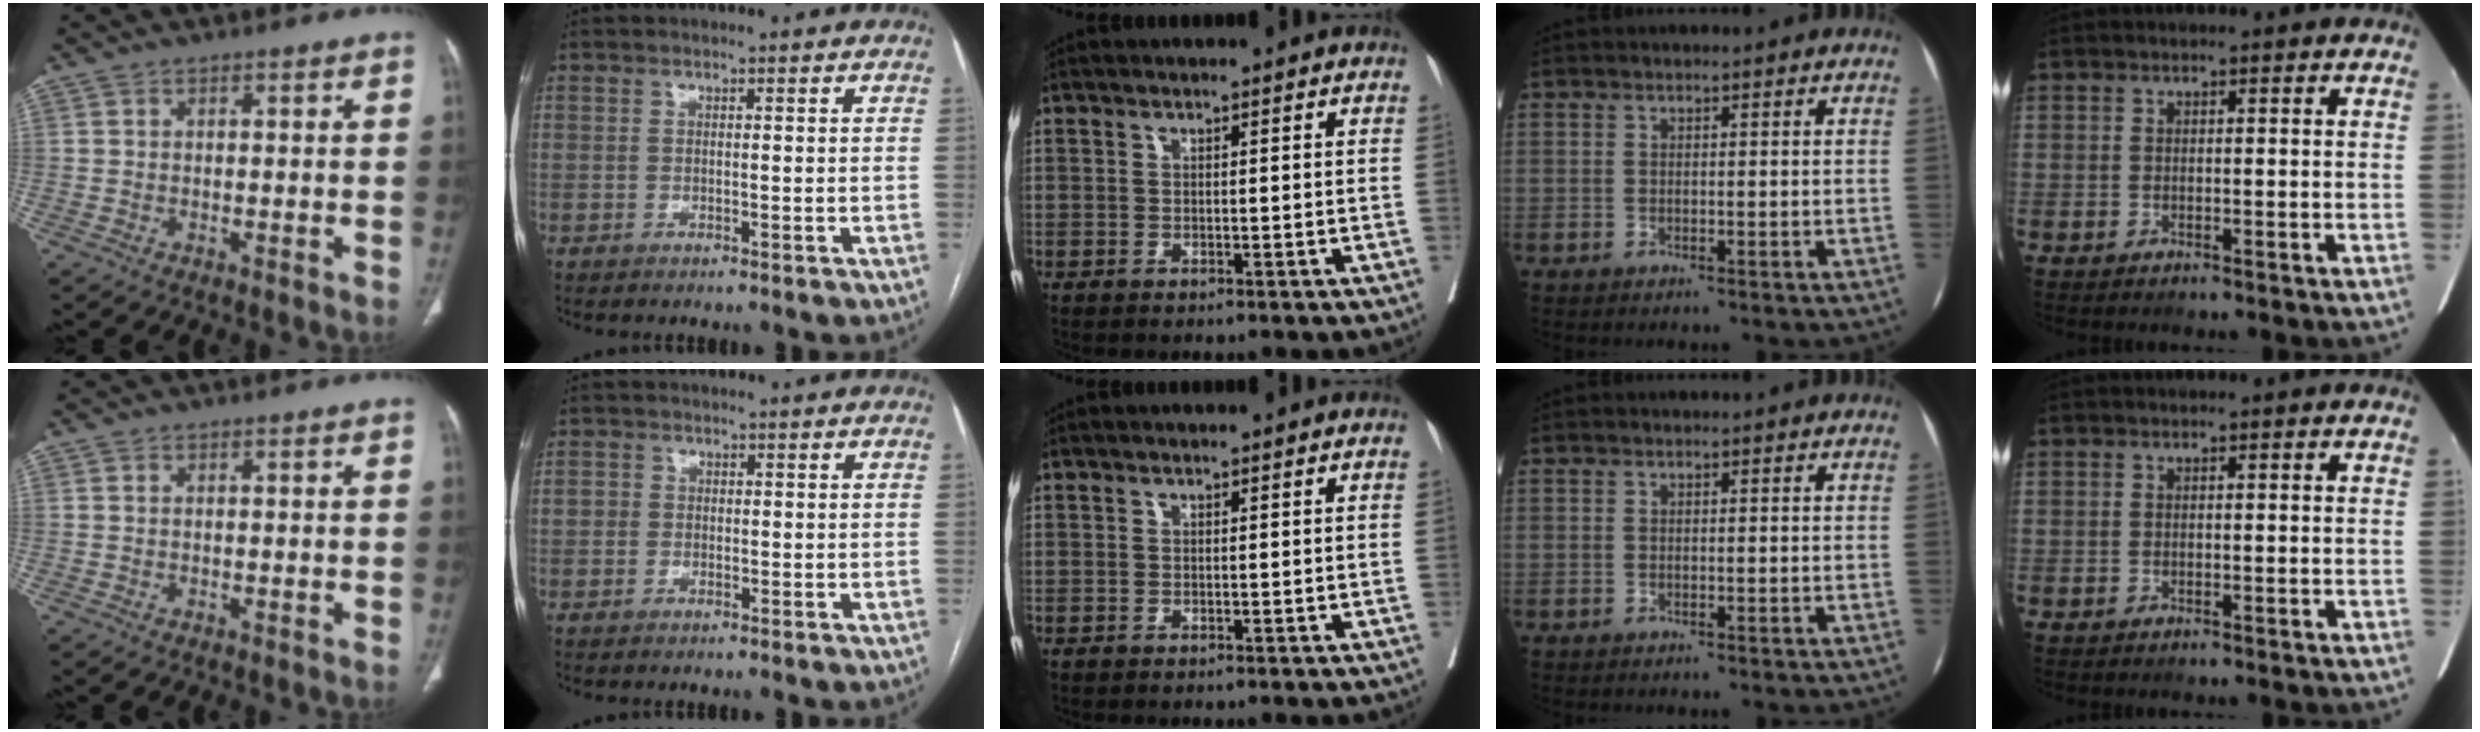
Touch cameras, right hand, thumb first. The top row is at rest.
{"index": {"total": 1.3, "force": [-0.2, 1.2, 0.5], "torque": [-0.006, 0.006, -0.004]}}